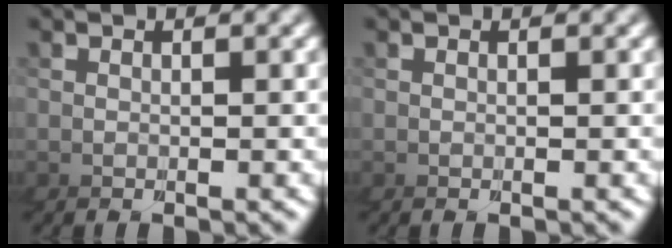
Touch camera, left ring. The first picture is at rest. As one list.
[{"total": 0.0}]